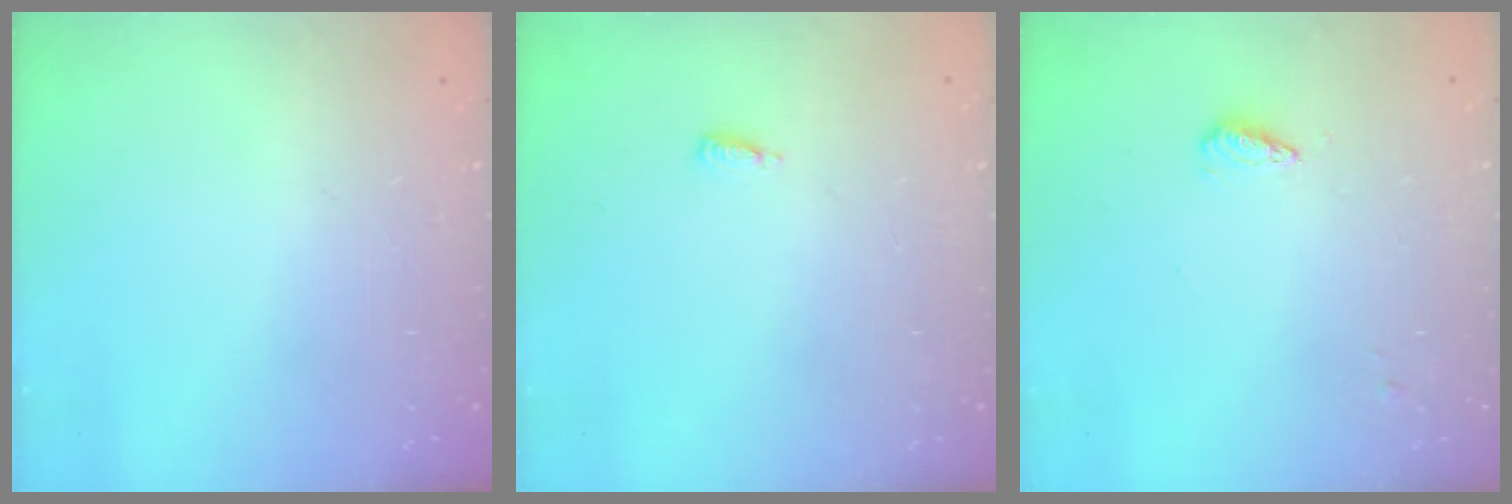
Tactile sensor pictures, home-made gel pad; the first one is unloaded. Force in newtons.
{"total": 4.3, "press": 4.2, "slide": 1.0}
{"total": 3.9, "press": 3.8, "slide": 0.4}